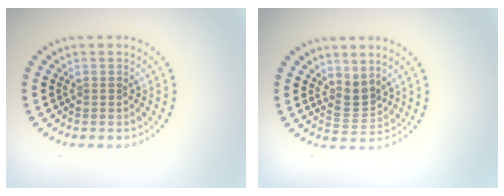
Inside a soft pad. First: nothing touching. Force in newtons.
{"total": 2.3, "press": 1.6, "slide": 1.6}